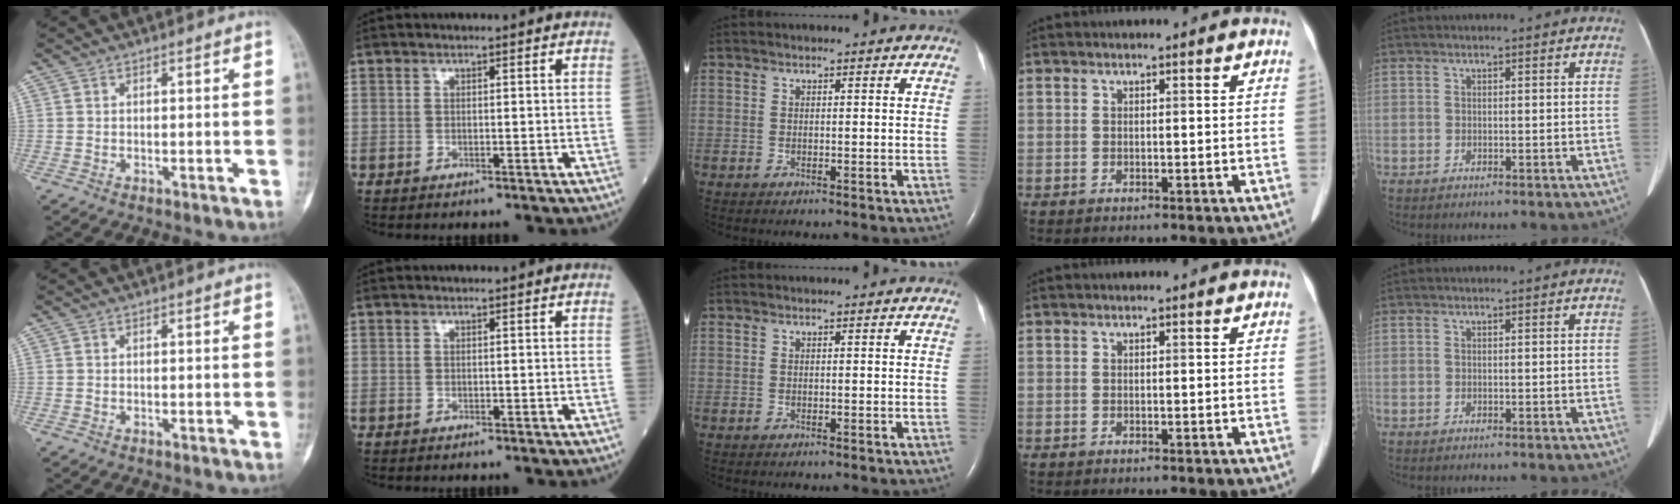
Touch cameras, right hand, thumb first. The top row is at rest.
{}